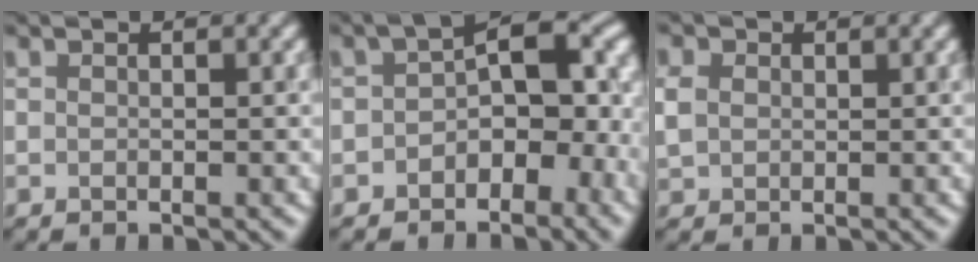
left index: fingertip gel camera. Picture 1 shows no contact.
{"total": 5.5, "force": [-1.3, 3.2, 4.3], "torque": [-0.040, 0.017, -0.031]}
{"total": 1.9, "force": [0.4, 1.7, 0.7], "torque": [-0.018, 0.002, 0.004]}